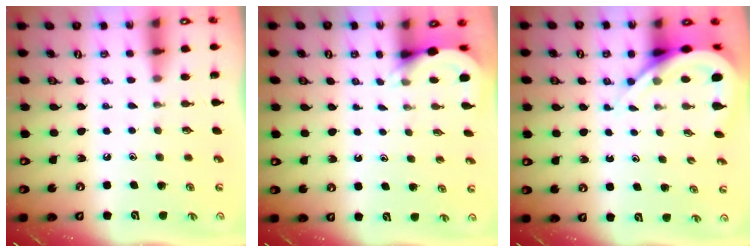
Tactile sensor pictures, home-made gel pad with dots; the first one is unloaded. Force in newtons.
{"total": 4.5, "press": 4.5, "slide": 0.3}
{"total": 8.7, "press": 8.6, "slide": 1.1}